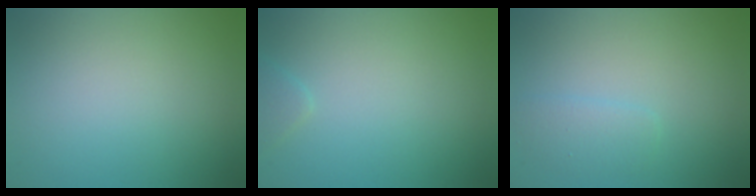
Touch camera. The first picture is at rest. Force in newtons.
{"total": 1.1, "press": 1.1, "slide": 0.1}
{"total": 1.5, "press": 1.5, "slide": 0.1}